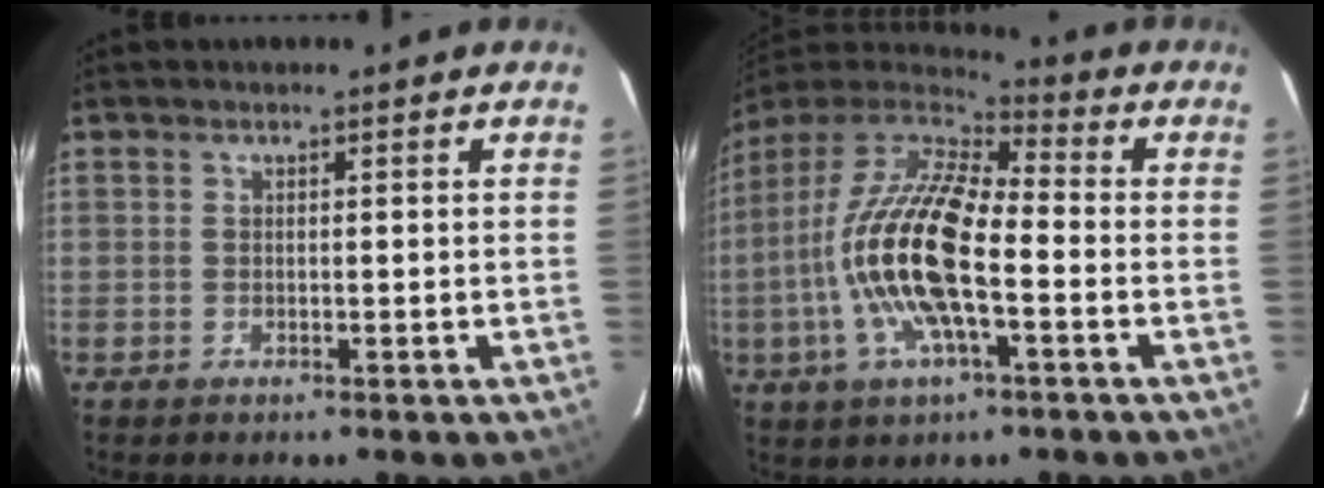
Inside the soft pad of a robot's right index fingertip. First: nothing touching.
{"total": 19.1, "force": [-4.1, 6.4, 17.6], "torque": [-0.347, -0.007, -0.088]}